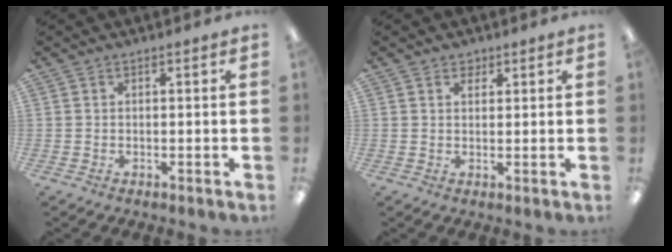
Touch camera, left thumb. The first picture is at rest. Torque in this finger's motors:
{"motor_torque": [-0.18, -0.06, -0.05, -0.08, -0.04]}